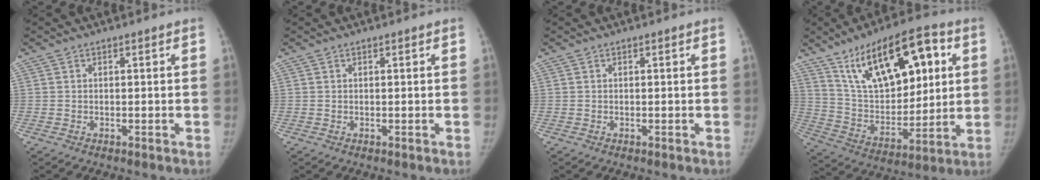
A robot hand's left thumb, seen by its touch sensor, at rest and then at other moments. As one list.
[{"total": 0.0}, {"total": 0.0}, {"total": 22.9, "force": [10.1, 10.8, 17.5], "torque": [-0.243, -0.024, 0.181]}]